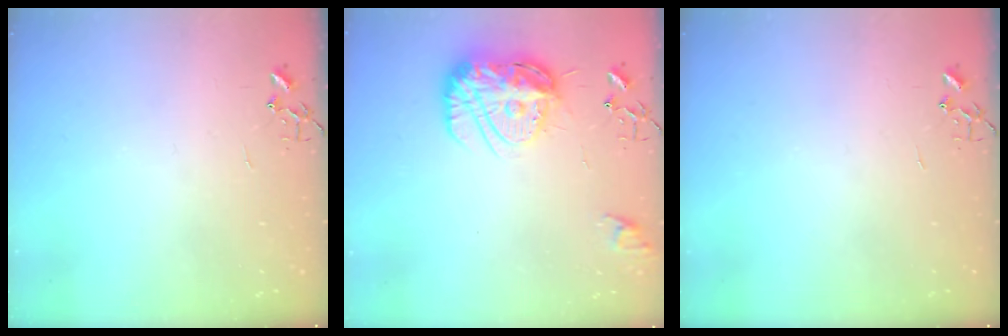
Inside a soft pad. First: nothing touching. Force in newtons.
{"total": 16.2, "press": 16.1, "slide": 1.1}
{"total": 0.0}